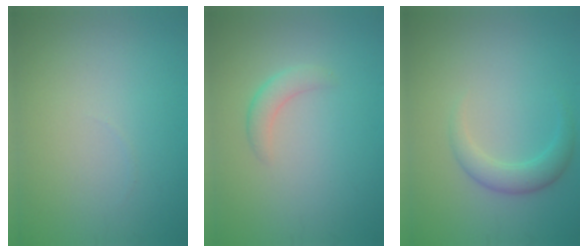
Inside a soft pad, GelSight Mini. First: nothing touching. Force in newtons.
{"total": 1.8, "press": 1.8, "slide": 0.0}
{"total": 2.5, "press": 2.5, "slide": 0.1}